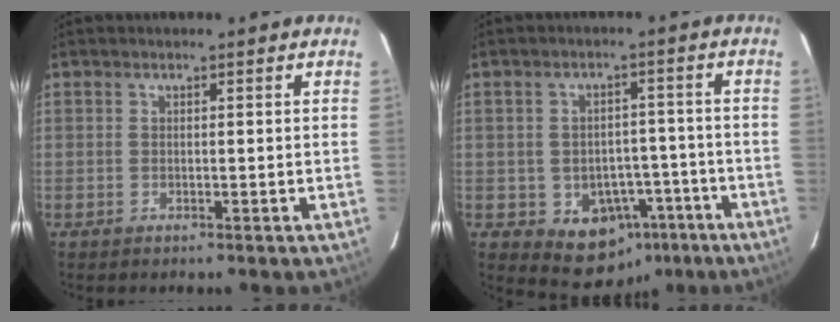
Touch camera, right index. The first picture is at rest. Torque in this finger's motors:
{"motor_torque": [1.12, -1.01, 0.31, 0.01]}